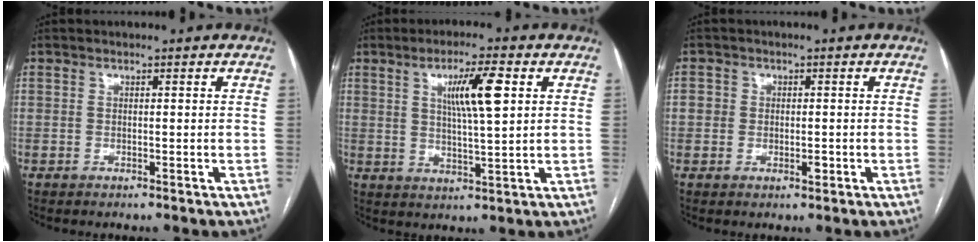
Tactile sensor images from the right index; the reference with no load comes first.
{"total": 8.0, "force": [2.7, 0.8, 7.5], "torque": [-0.131, 0.004, 0.047]}
{"total": 2.8, "force": [-0.5, 2.4, 1.5], "torque": [-0.014, 0.006, -0.007]}